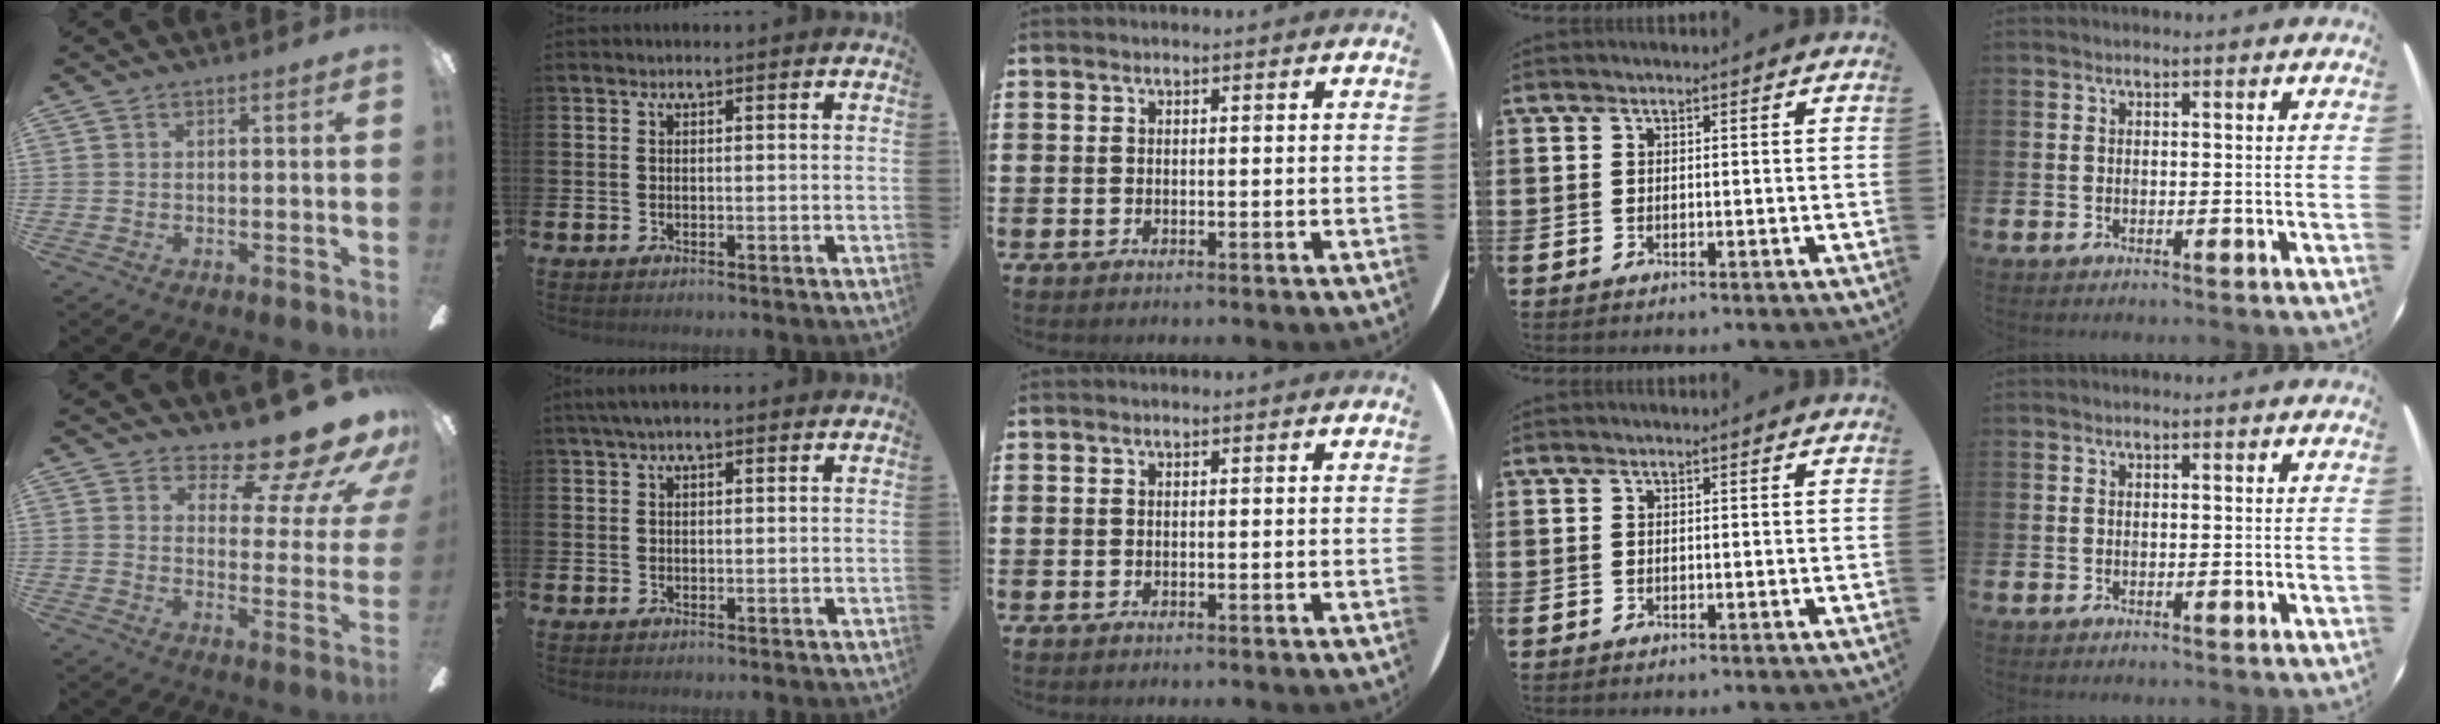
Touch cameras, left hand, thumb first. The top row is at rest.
{"thumb": {"total": 14.1, "force": [11.1, 4.5, 7.5], "torque": [-0.104, -0.094, 0.184]}, "index": {"total": 2.6, "force": [1.8, 1.0, 1.6], "torque": [-0.031, 0.007, 0.032]}}